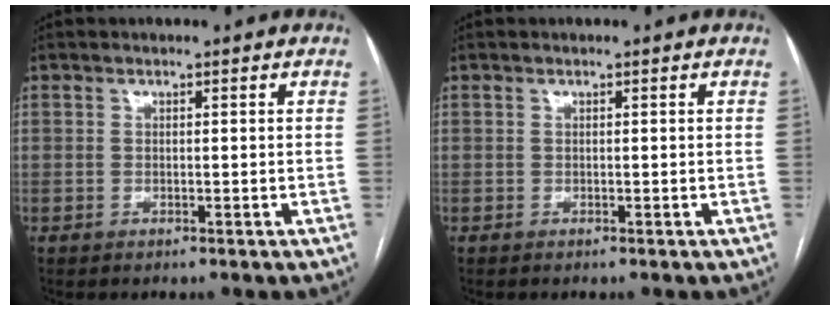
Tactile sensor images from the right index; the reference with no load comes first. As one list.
[{"total": 0.0}]